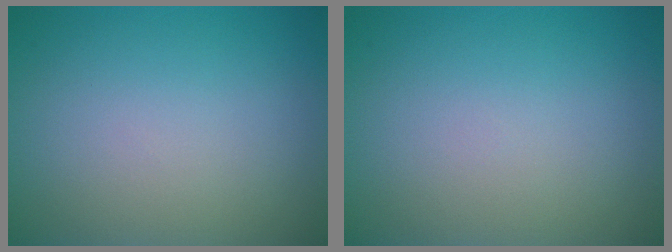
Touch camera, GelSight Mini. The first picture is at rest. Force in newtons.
{"total": 0.0}